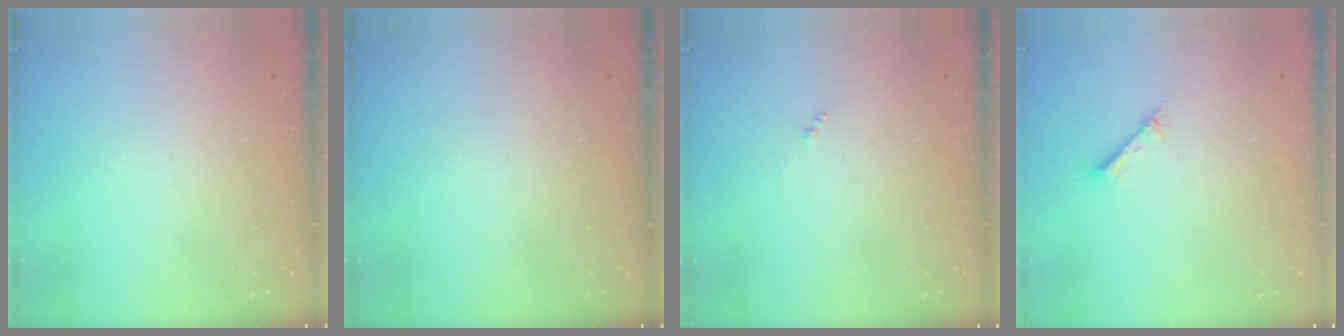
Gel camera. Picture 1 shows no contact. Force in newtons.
{"total": 0.0}
{"total": 0.0}
{"total": 1.5, "press": 1.5, "slide": 0.1}